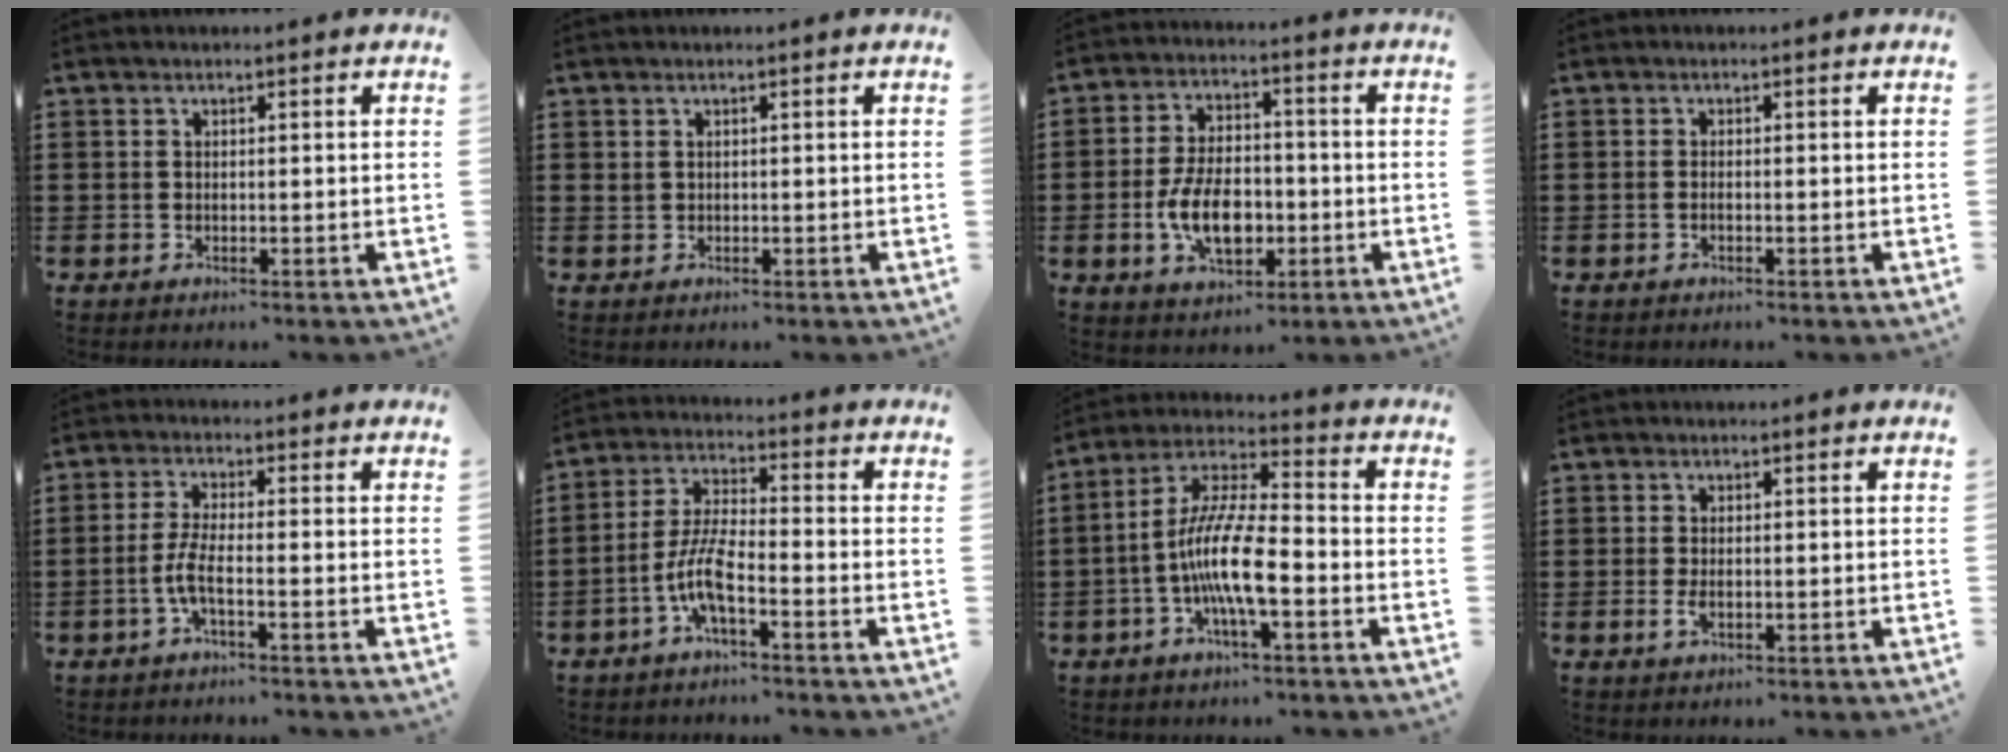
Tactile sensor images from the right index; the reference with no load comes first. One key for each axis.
{"total": 0.8, "fx": 0.5, "fy": 0.6, "fz": 0.2, "tx": -0.006, "ty": 0.005, "tz": 0.010}
{"total": 8.9, "fx": -2.2, "fy": 5.1, "fz": 6.9, "tx": -0.132, "ty": -0.002, "tz": -0.044}
{"total": 0.6, "fx": -0.4, "fy": 0.1, "fz": 0.5, "tx": -0.010, "ty": -0.004, "tz": -0.006}
{"total": 4.5, "fx": -1.8, "fy": 0.7, "fz": 4.0, "tx": -0.099, "ty": -0.009, "tz": -0.043}
{"total": 7.3, "fx": -3.5, "fy": 1.4, "fz": 6.2, "tx": -0.151, "ty": -0.011, "tz": -0.074}
{"total": 10.9, "fx": -3.1, "fy": 2.4, "fz": 10.1, "tx": -0.218, "ty": -0.011, "tz": -0.063}
{"total": 1.7, "fx": -0.3, "fy": 0.8, "fz": 1.5, "tx": -0.038, "ty": -0.005, "tz": -0.007}